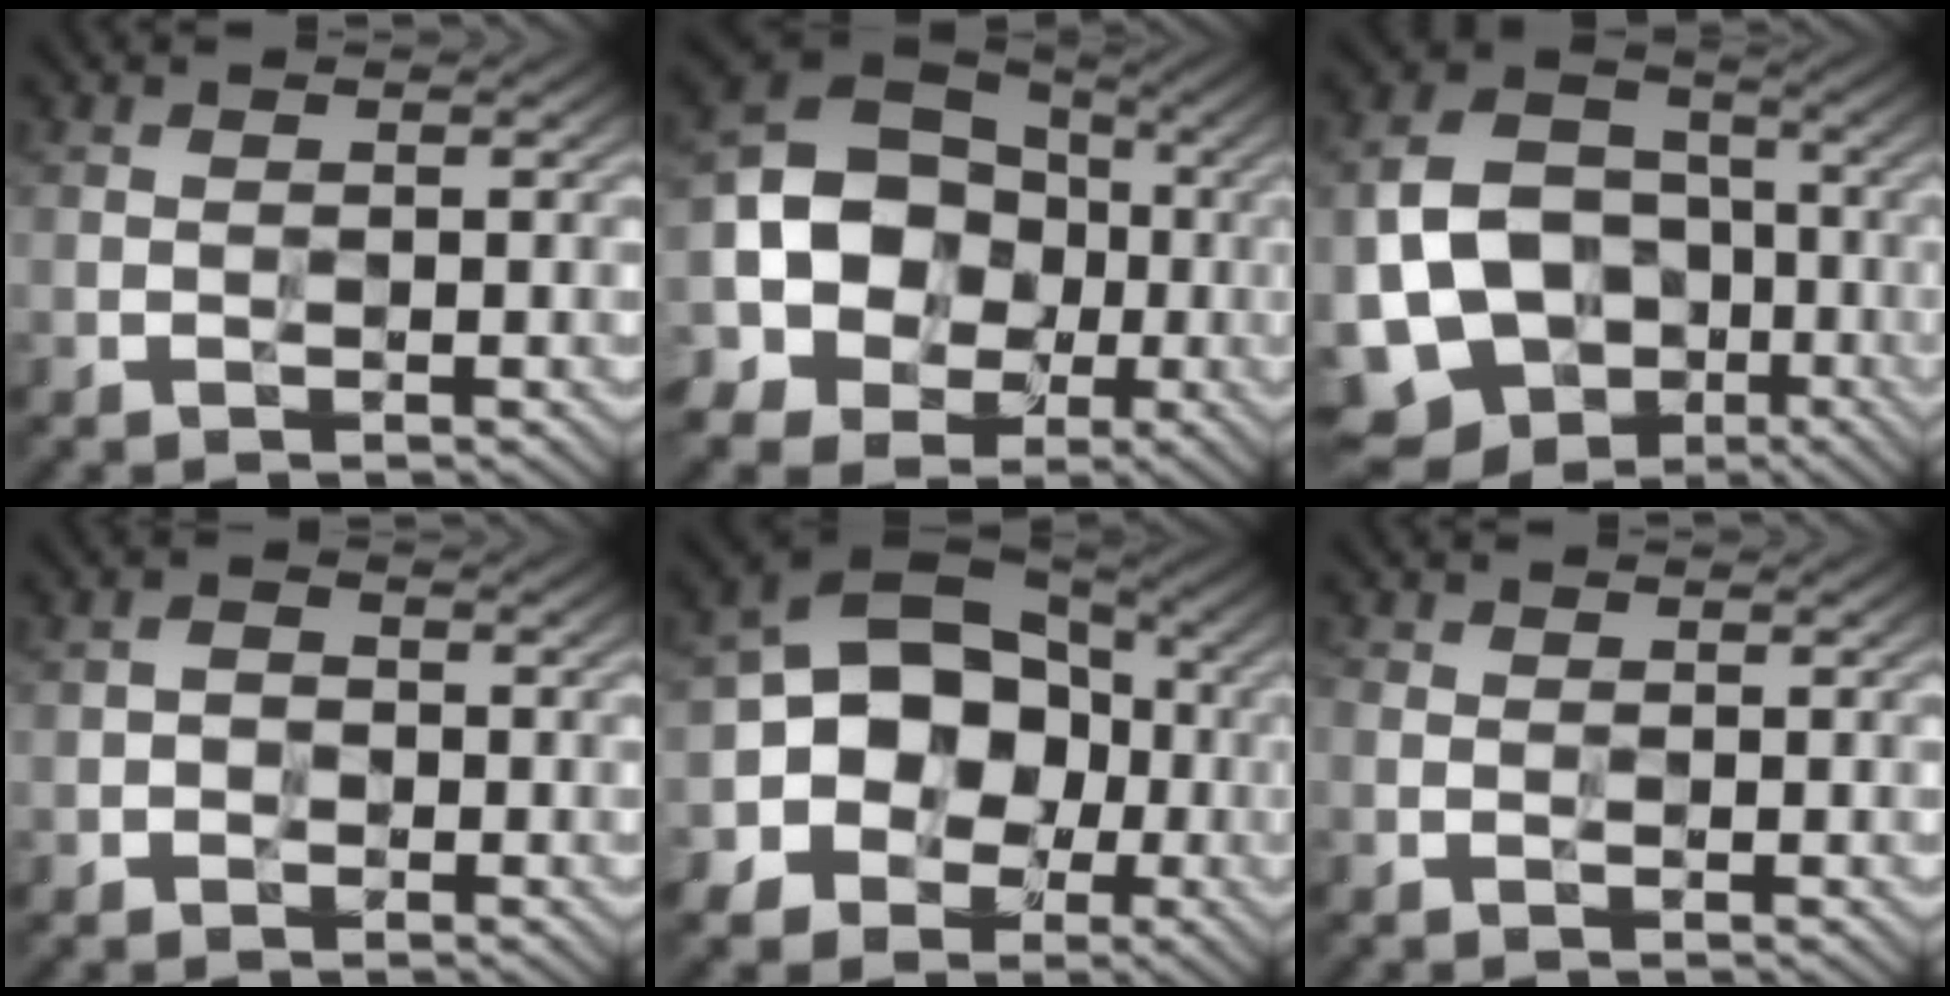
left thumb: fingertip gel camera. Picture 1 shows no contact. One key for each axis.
{"total": 14.3, "fx": -1.9, "fy": 11.9, "fz": 7.7, "tx": -0.170, "ty": -0.016, "tz": -0.052}
{"total": 15.2, "fx": -5.1, "fy": 11.7, "fz": 8.4, "tx": -0.196, "ty": -0.031, "tz": -0.093}
{"total": 1.5, "fx": -0.6, "fy": 1.2, "fz": 0.5, "tx": -0.006, "ty": 0.001, "tz": -0.017}
{"total": 14.0, "fx": -2.3, "fy": 11.6, "fz": 7.5, "tx": -0.131, "ty": 0.008, "tz": -0.074}
{"total": 0.7, "fx": -0.2, "fy": 0.5, "fz": 0.3, "tx": -0.007, "ty": -0.001, "tz": -0.006}